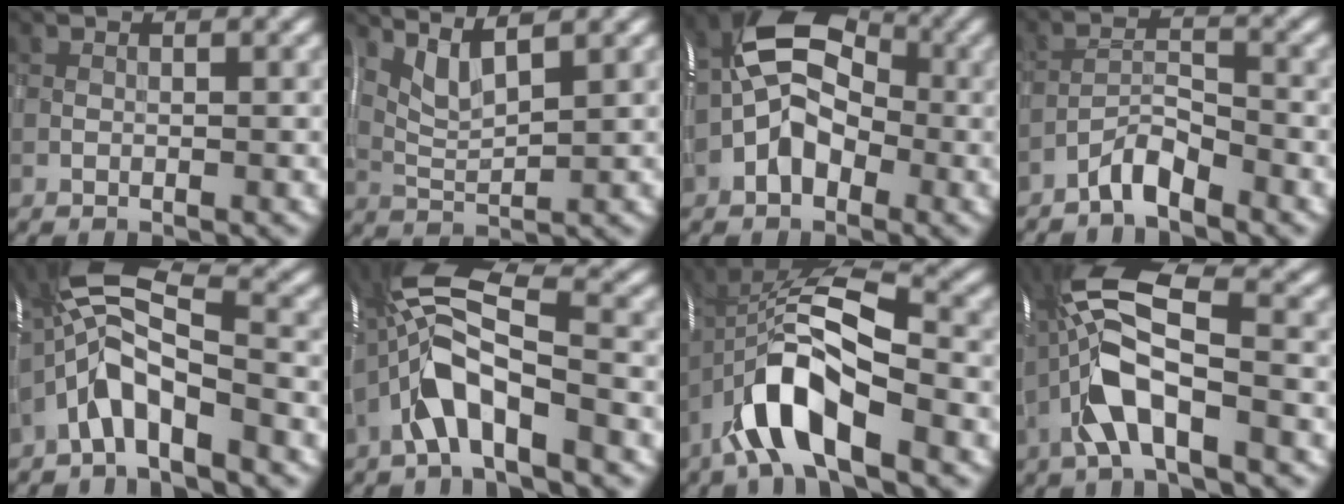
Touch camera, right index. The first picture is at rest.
{"total": 3.1, "force": [2.3, 0.3, 2.0], "torque": [-0.050, -0.004, 0.055]}
{"total": 6.8, "force": [-1.1, 4.7, 4.8], "torque": [-0.081, 0.015, -0.035]}
{"total": 2.8, "force": [-2.3, 0.5, 1.4], "torque": [-0.027, 0.009, -0.049]}
{"total": 6.9, "force": [-2.8, 2.0, 6.0], "torque": [-0.123, 0.017, -0.063]}
{"total": 8.4, "force": [-2.7, 2.6, 7.5], "torque": [-0.149, 0.020, -0.058]}
{"total": 10.6, "force": [-4.1, 4.0, 8.9], "torque": [-0.173, 0.014, -0.079]}
{"total": 9.3, "force": [-1.9, 3.1, 8.6], "torque": [-0.180, 0.021, -0.045]}